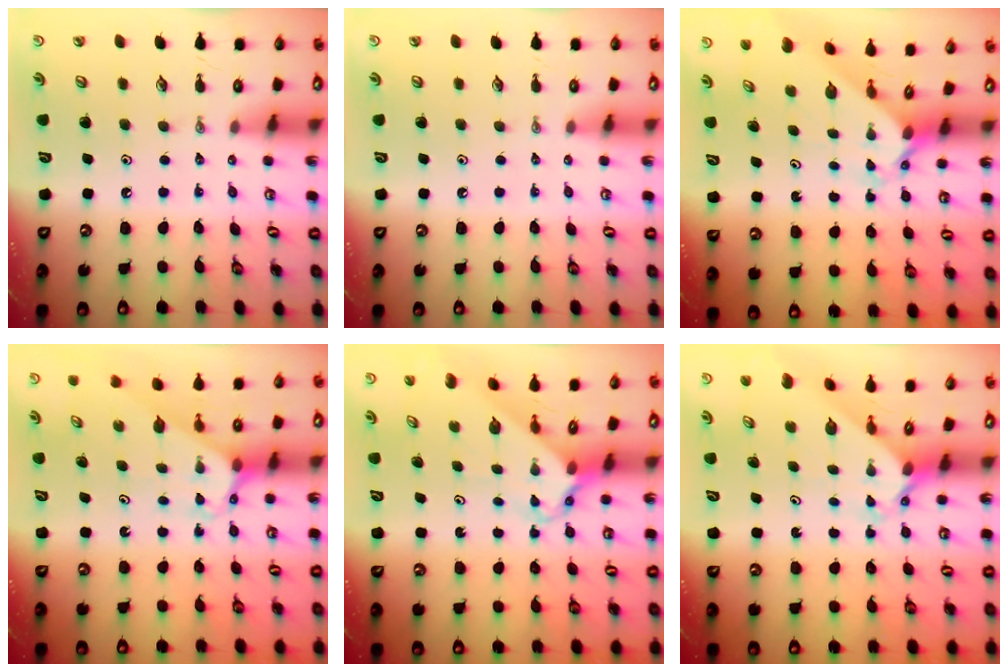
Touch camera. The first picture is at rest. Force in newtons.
{"total": 0.0}
{"total": 2.4, "press": 2.4, "slide": 0.2}
{"total": 3.1, "press": 3.1, "slide": 0.2}
{"total": 2.8, "press": 2.8, "slide": 0.2}
{"total": 2.4, "press": 2.4, "slide": 0.3}